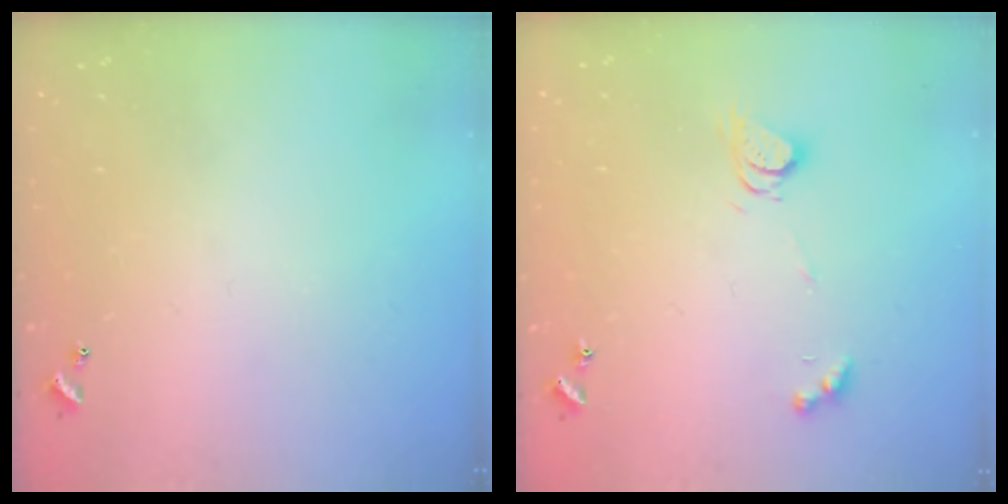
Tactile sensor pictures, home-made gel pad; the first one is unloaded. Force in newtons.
{"total": 4.0, "press": 4.0, "slide": 0.2}